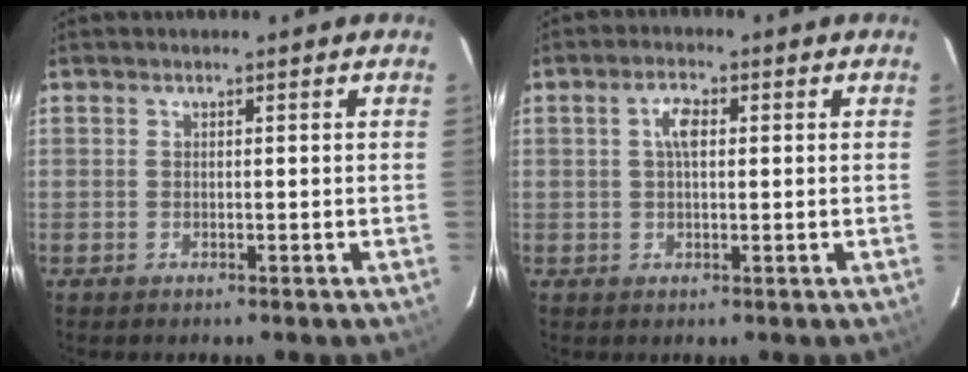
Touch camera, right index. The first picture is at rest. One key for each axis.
{"total": 3.5, "fx": 0.7, "fy": 1.6, "fz": 3.0, "tx": -0.058, "ty": 0.010, "tz": 0.014}